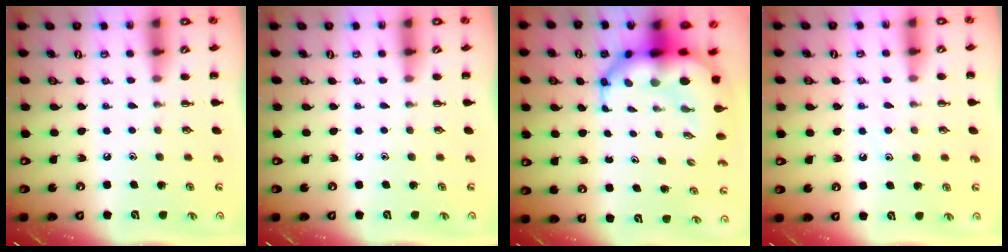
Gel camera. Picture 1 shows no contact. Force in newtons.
{"total": 0.0}
{"total": 11.3, "press": 10.9, "slide": 3.2}
{"total": 6.7, "press": 6.6, "slide": 1.0}